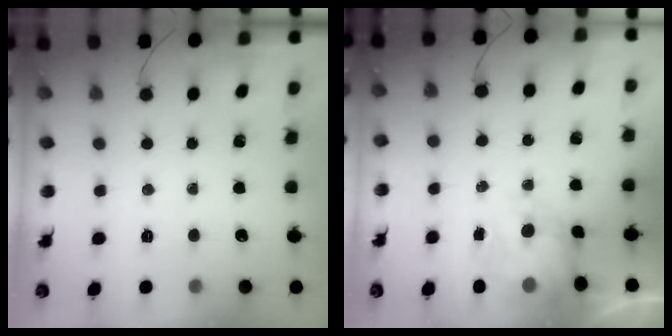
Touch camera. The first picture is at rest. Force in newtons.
{"total": 7.5, "press": 7.4, "slide": 1.4}